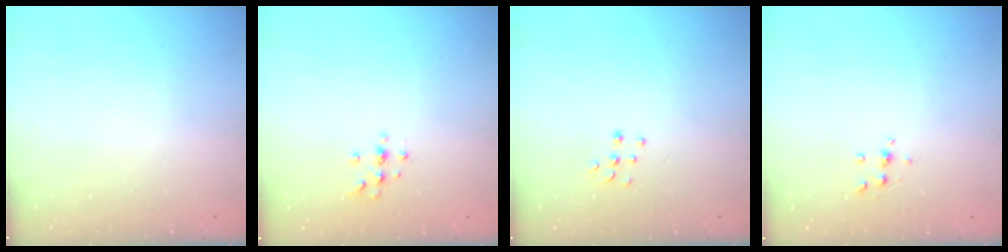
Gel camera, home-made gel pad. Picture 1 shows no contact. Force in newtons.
{"total": 4.1, "press": 4.1, "slide": 0.4}
{"total": 5.8, "press": 5.8, "slide": 0.4}
{"total": 4.9, "press": 4.8, "slide": 1.1}